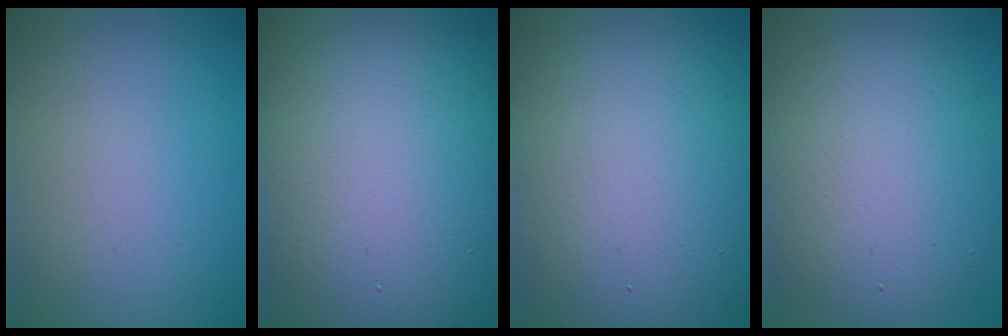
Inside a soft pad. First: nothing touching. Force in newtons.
{"total": 20.6, "press": 20.5, "slide": 1.4}
{"total": 16.1, "press": 16.1, "slide": 0.6}
{"total": 8.6, "press": 8.6, "slide": 0.3}